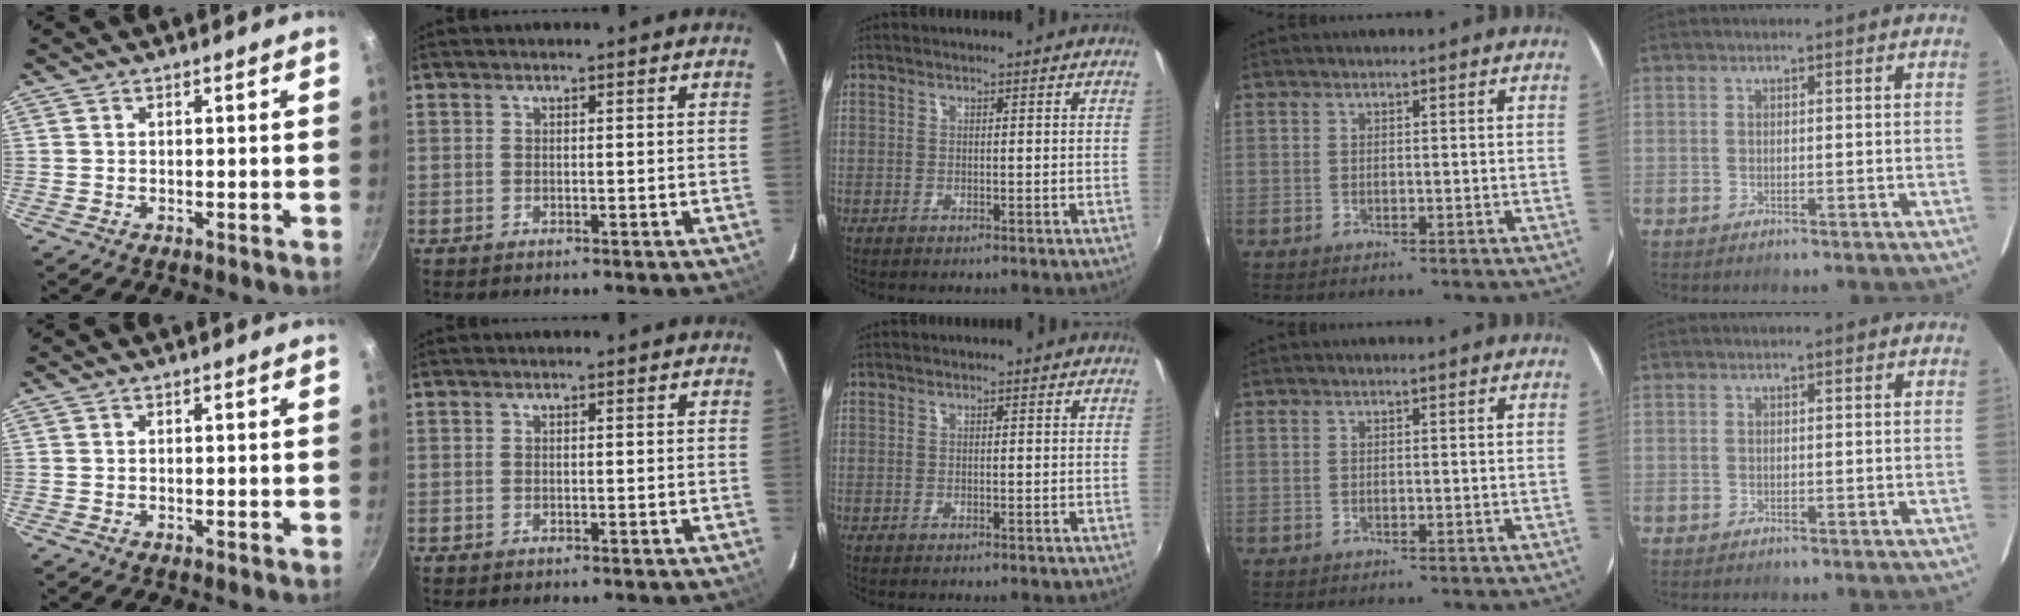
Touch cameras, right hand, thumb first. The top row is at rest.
{}